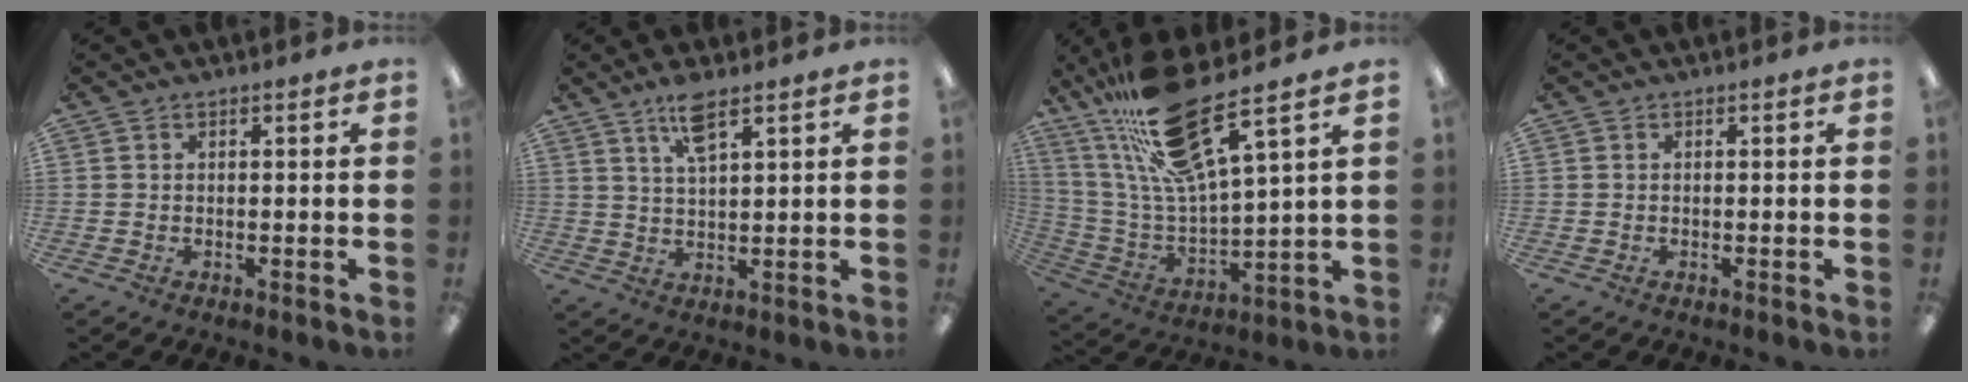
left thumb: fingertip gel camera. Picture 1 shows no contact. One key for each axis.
{"total": 6.7, "fx": 4.6, "fy": 1.8, "fz": 4.5, "tx": -0.083, "ty": -0.011, "tz": 0.077}
{"total": 22.8, "fx": 15.6, "fy": 5.7, "fz": 15.6, "tx": -0.298, "ty": -0.079, "tz": 0.262}
{"total": 0.0}